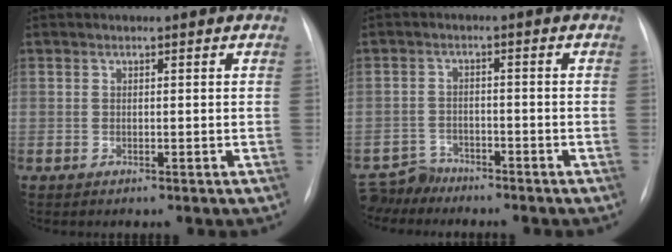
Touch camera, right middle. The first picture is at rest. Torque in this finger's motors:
{"motor_torque": [-0.21, -0.21, -0.12, -0.03]}